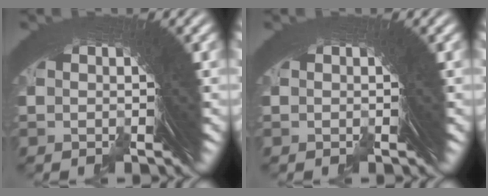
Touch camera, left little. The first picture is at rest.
{"total": 0.0}